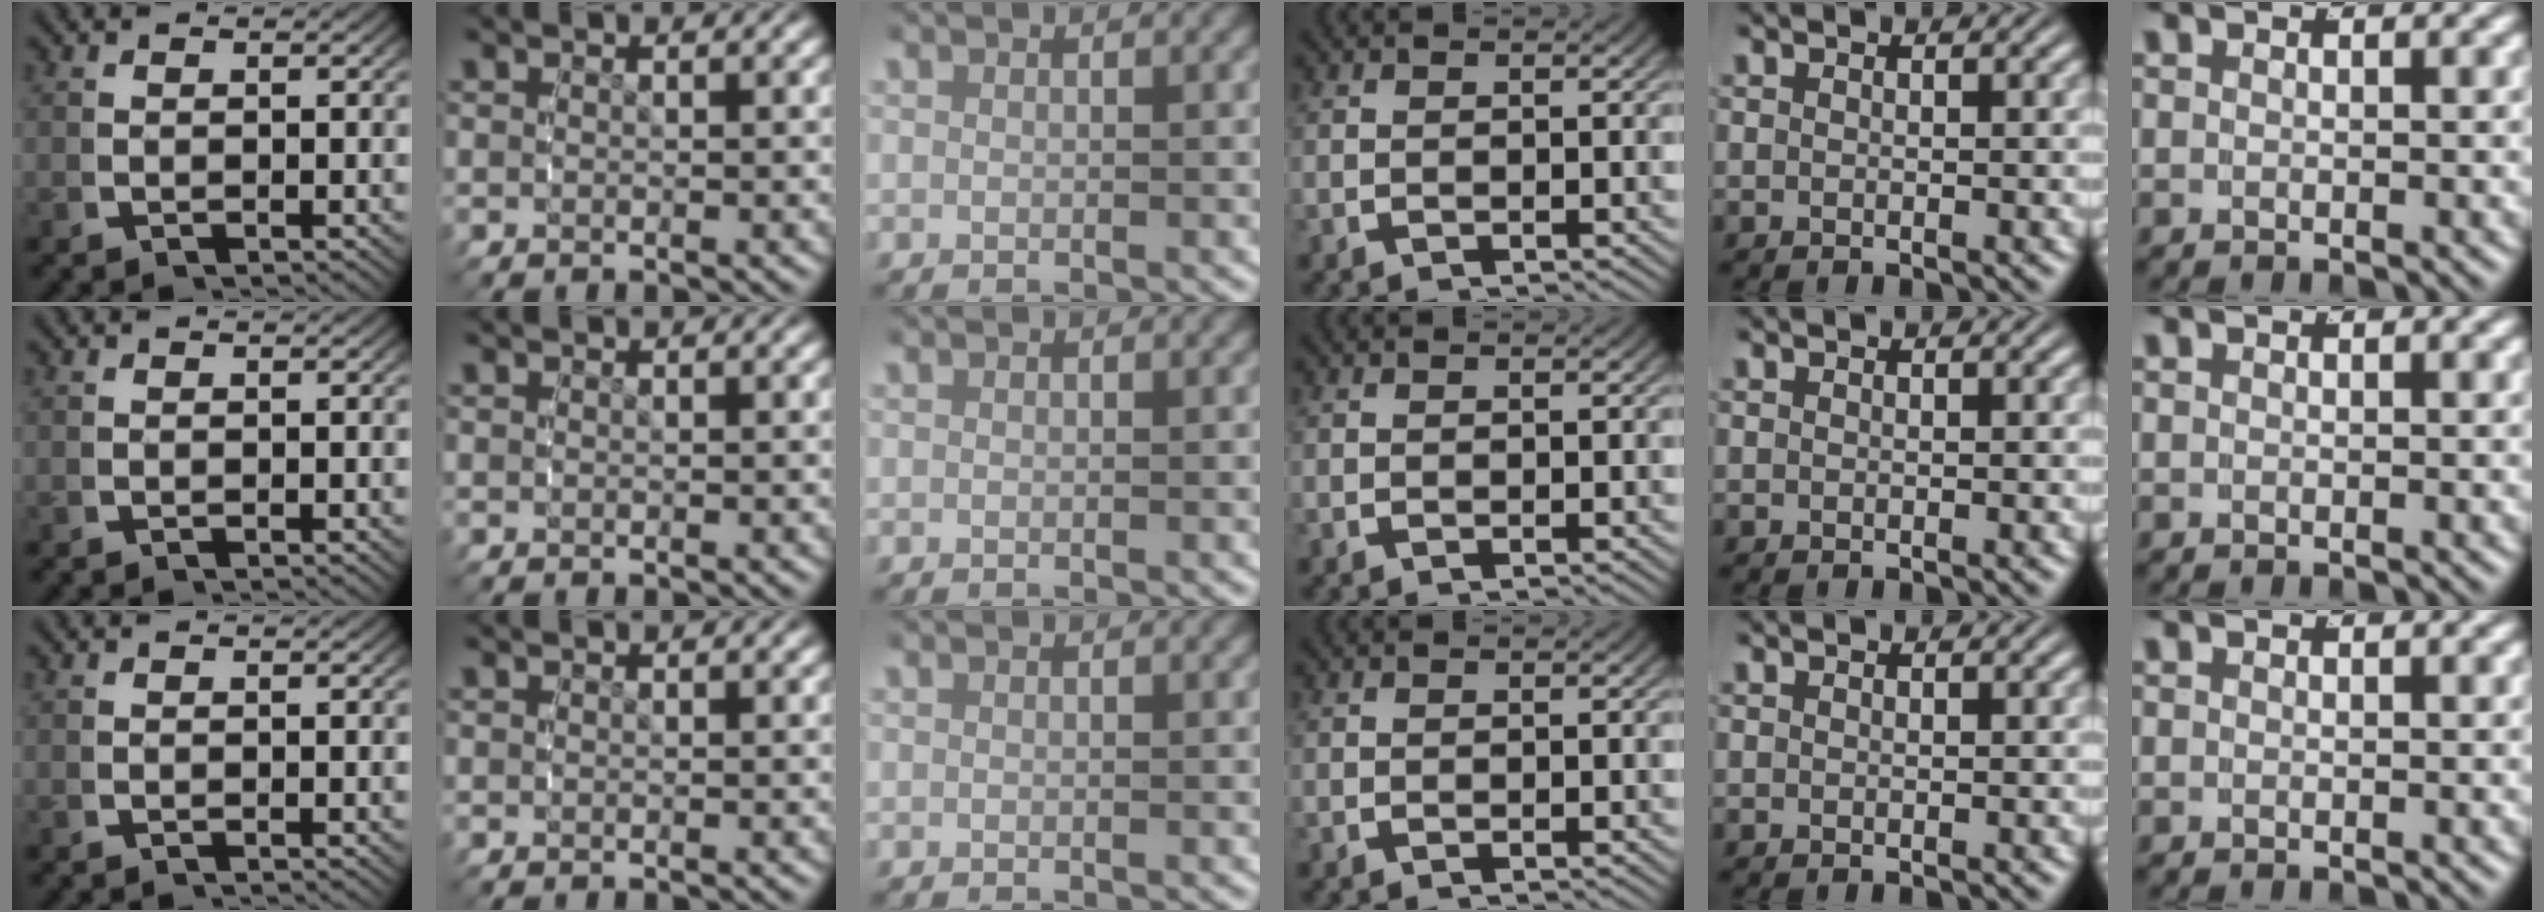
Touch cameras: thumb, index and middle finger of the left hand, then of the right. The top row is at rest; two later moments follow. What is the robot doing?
{"motion": "reach", "object": "backpack"}